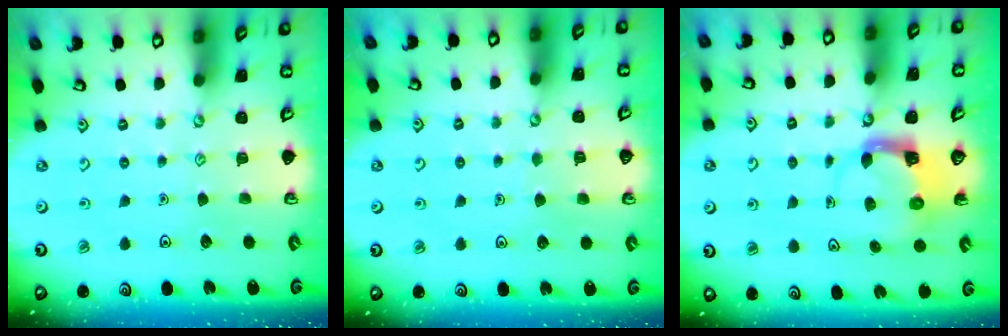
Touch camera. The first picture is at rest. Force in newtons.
{"total": 3.4, "press": 3.4, "slide": 0.3}
{"total": 4.0, "press": 3.9, "slide": 0.6}